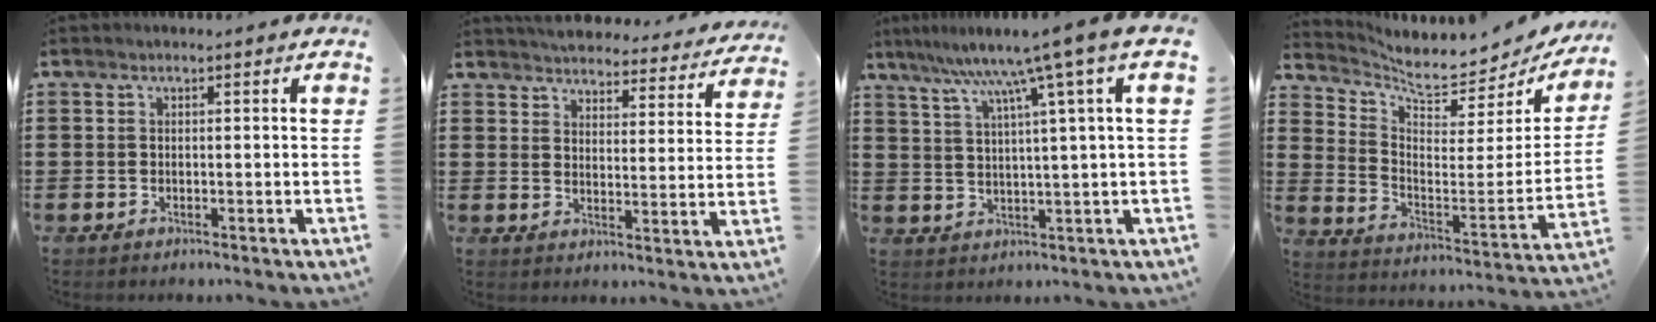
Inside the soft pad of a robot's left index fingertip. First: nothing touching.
{"total": 4.4, "force": [4.4, 0.3, 0.4], "torque": [-0.032, -0.032, 0.073]}
{"total": 8.1, "force": [4.6, -1.5, 6.5], "torque": [-0.135, -0.028, 0.065]}
{"total": 5.7, "force": [5.3, 0.8, 2.0], "torque": [-0.061, -0.056, 0.085]}